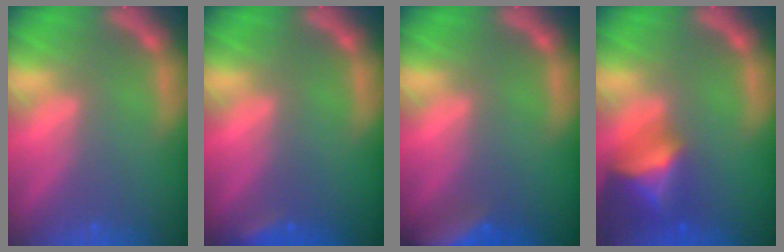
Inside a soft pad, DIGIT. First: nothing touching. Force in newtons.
{"total": 1.9}
{"total": 7.5}
{"total": 6.4}